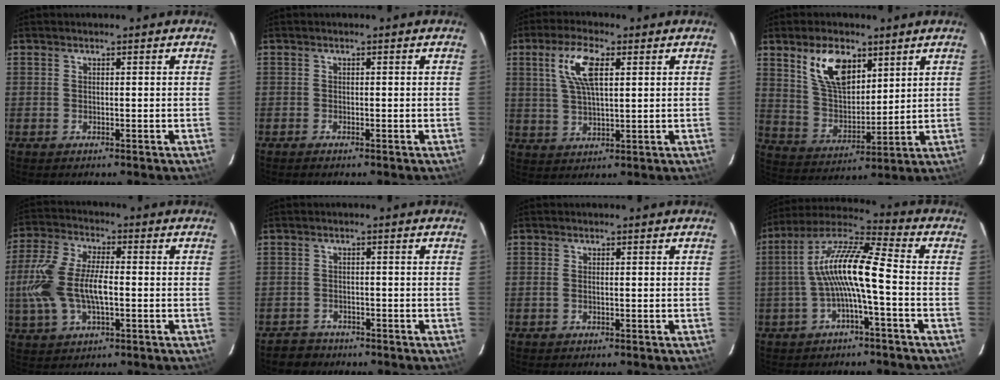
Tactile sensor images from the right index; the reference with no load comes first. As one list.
[{"total": 0.7, "force": [-0.6, 0.2, 0.2], "torque": [-0.006, -0.001, -0.013]}, {"total": 8.3, "force": [3.0, 2.9, 7.2], "torque": [-0.143, 0.011, 0.060]}, {"total": 11.6, "force": [6.4, 5.9, 7.7], "torque": [-0.140, 0.012, 0.132]}, {"total": 13.3, "force": [-1.5, 6.2, 11.7], "torque": [-0.258, 0.007, -0.026]}, {"total": 3.6, "force": [-2.6, 2.4, -0.2], "torque": [-0.007, 0.016, -0.042]}, {"total": 0.7, "force": [-0.1, 0.4, 0.6], "torque": [-0.015, 0.000, -0.001]}, {"total": 11.9, "force": [-1.8, 1.4, 11.6], "torque": [-0.233, 0.022, -0.037]}]